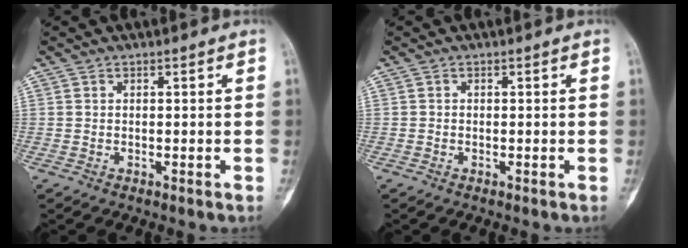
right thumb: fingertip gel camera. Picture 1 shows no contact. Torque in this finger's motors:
{"motor_torque": [-0.04, -0.03, -0.19, 0.21, 0.09]}